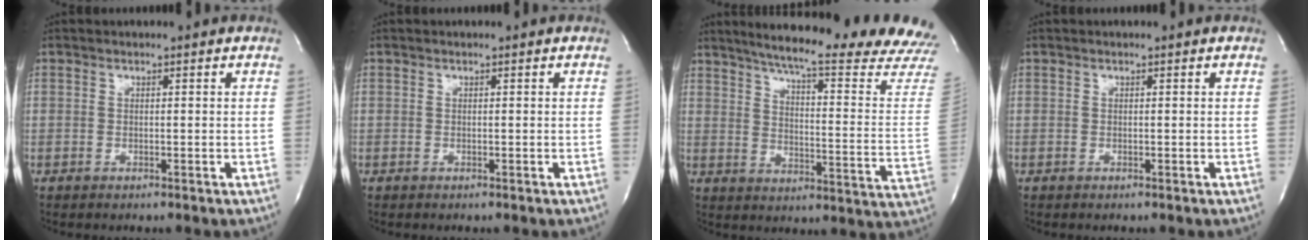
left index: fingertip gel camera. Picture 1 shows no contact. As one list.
[{"total": 0.0}, {"total": 26.5, "force": [23.8, -0.5, 11.7], "torque": [-0.181, -0.099, 0.292]}, {"total": 0.0}]